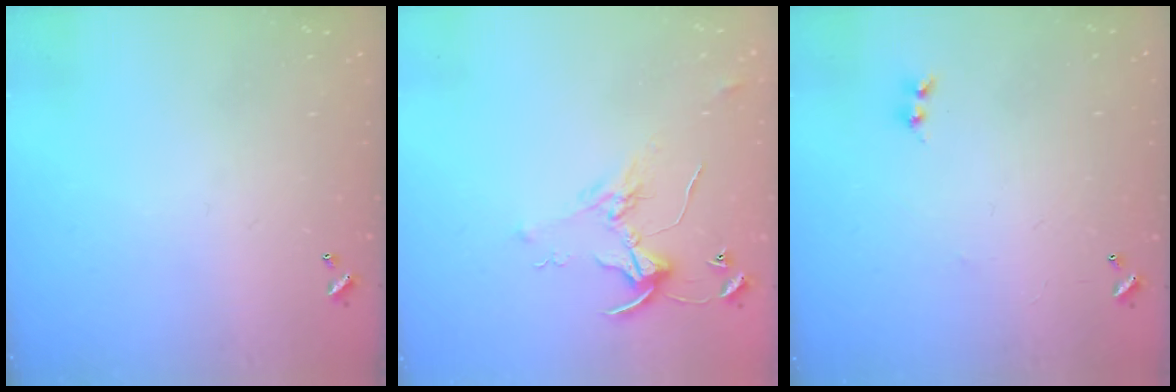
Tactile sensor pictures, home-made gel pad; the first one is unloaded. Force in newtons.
{"total": 2.2, "press": 2.1, "slide": 0.3}
{"total": 1.5, "press": 1.4, "slide": 0.5}